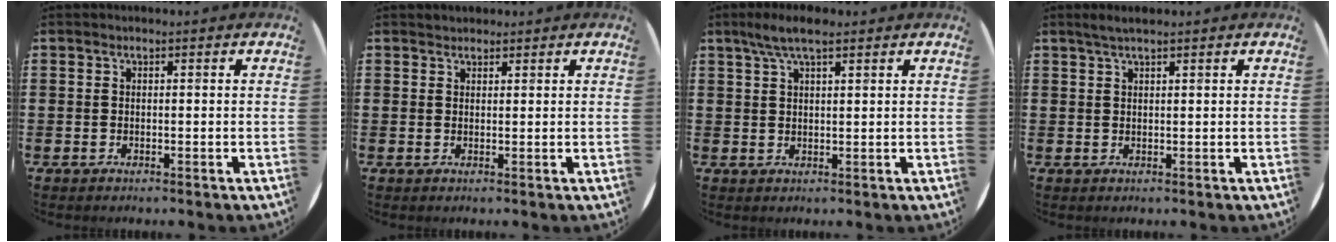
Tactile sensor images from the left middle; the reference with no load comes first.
{"total": 1.0, "force": [0.9, 0.3, -0.2], "torque": [0.002, 0.003, 0.018]}
{"total": 4.5, "force": [3.1, 1.1, 3.1], "torque": [-0.058, 0.005, 0.054]}
{"total": 1.6, "force": [1.3, 0.0, 1.0], "torque": [-0.019, 0.003, 0.023]}